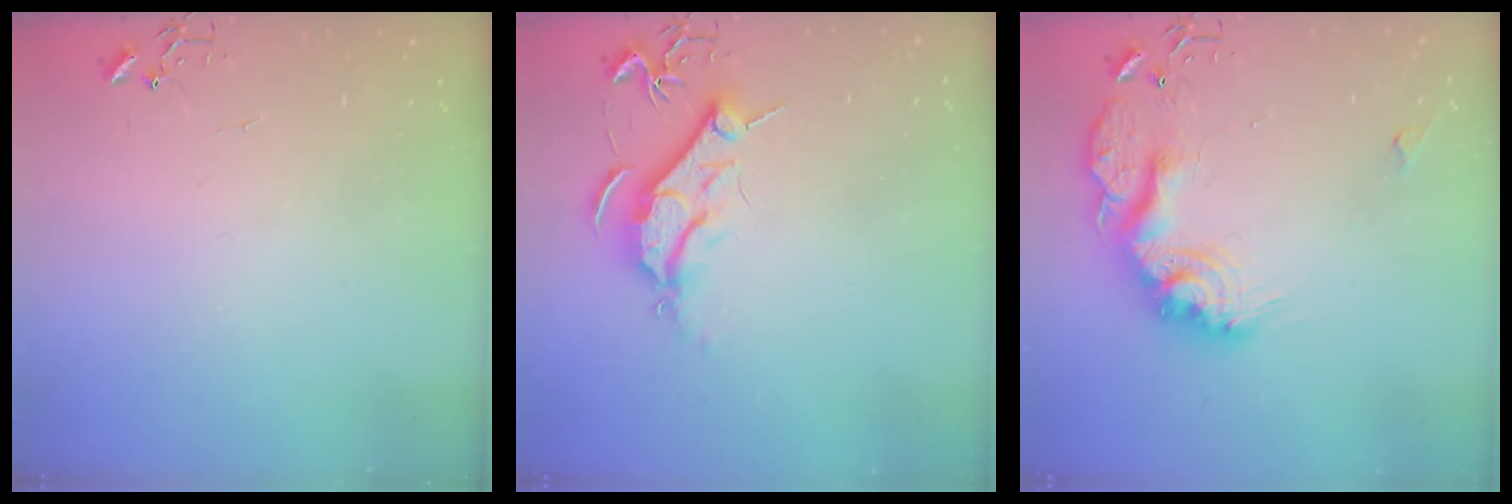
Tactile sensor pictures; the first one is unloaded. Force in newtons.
{"total": 9.1, "press": 9.0, "slide": 0.8}
{"total": 19.5, "press": 19.5, "slide": 1.0}